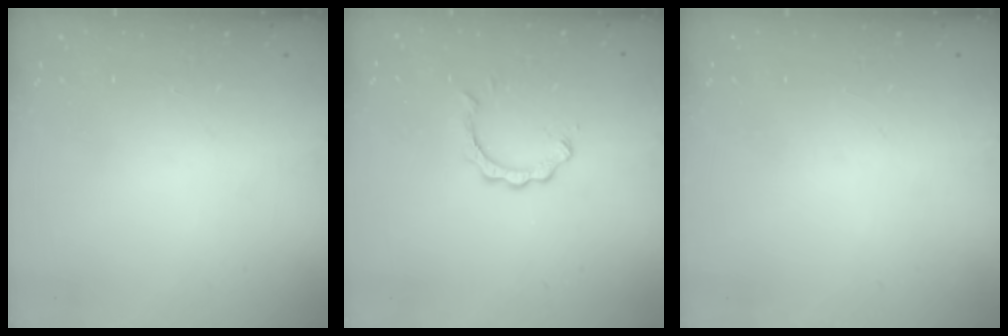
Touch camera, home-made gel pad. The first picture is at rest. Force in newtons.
{"total": 2.7, "press": 2.6, "slide": 0.3}
{"total": 0.0}